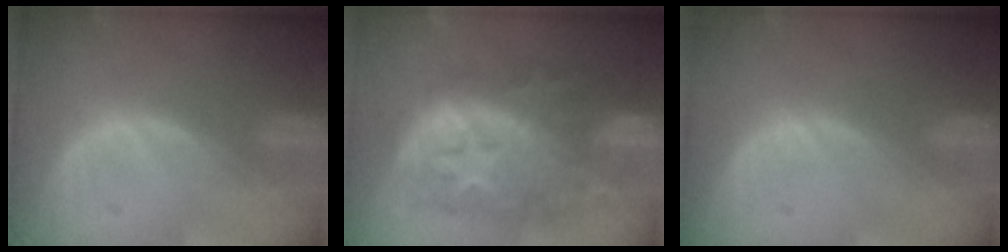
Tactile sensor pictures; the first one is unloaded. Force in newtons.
{"total": 12.5, "press": 12.5, "slide": 1.1}
{"total": 0.0}